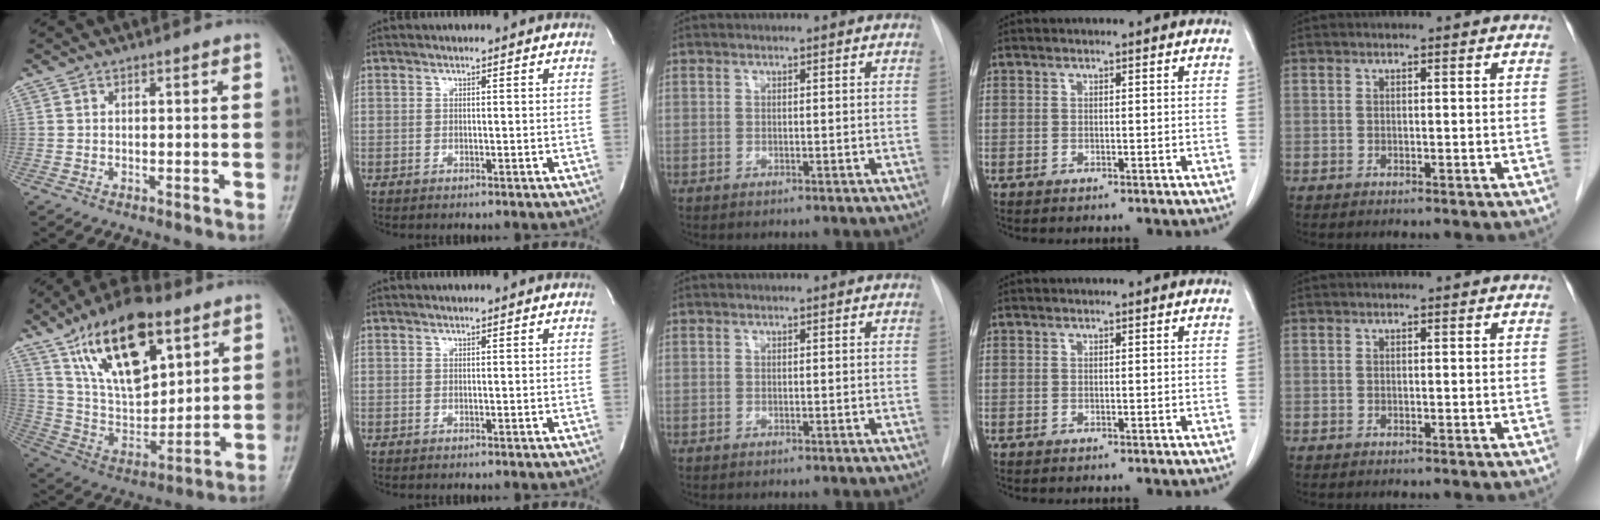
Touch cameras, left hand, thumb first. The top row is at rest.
{"thumb": {"total": 22.2, "force": [11.7, 10.8, 15.5], "torque": [-0.231, -0.045, 0.217]}}